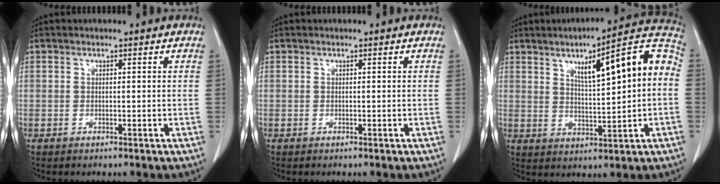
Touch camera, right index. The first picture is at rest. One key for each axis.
{"total": 0.0}
{"total": 14.2, "fx": 2.8, "fy": 2.5, "fz": 13.7, "tx": -0.191, "ty": 0.036, "tz": 0.040}